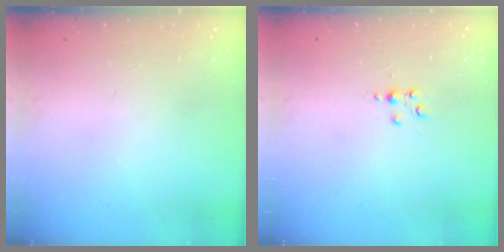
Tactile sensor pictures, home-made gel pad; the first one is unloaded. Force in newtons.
{"total": 3.9, "press": 3.8, "slide": 0.6}